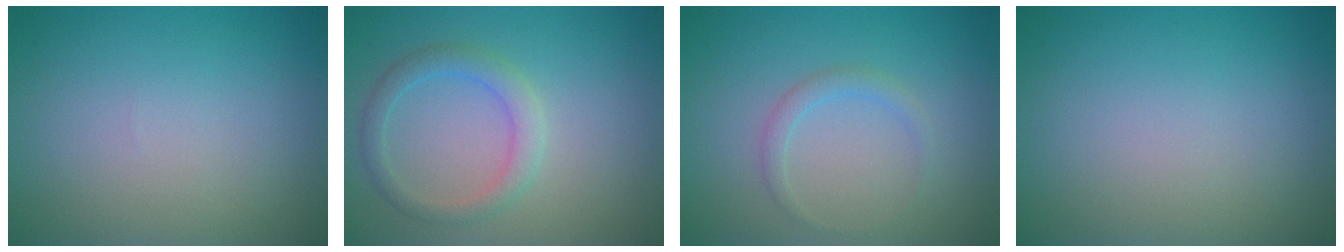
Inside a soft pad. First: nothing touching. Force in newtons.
{"total": 2.5, "press": 2.5, "slide": 0.3}
{"total": 1.3, "press": 1.3, "slide": 0.0}
{"total": 0.0}